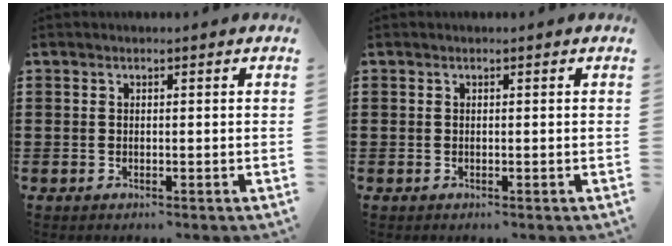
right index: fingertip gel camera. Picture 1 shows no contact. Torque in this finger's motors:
{"motor_torque": [0.15, -0.07, 0.00, 0.00]}